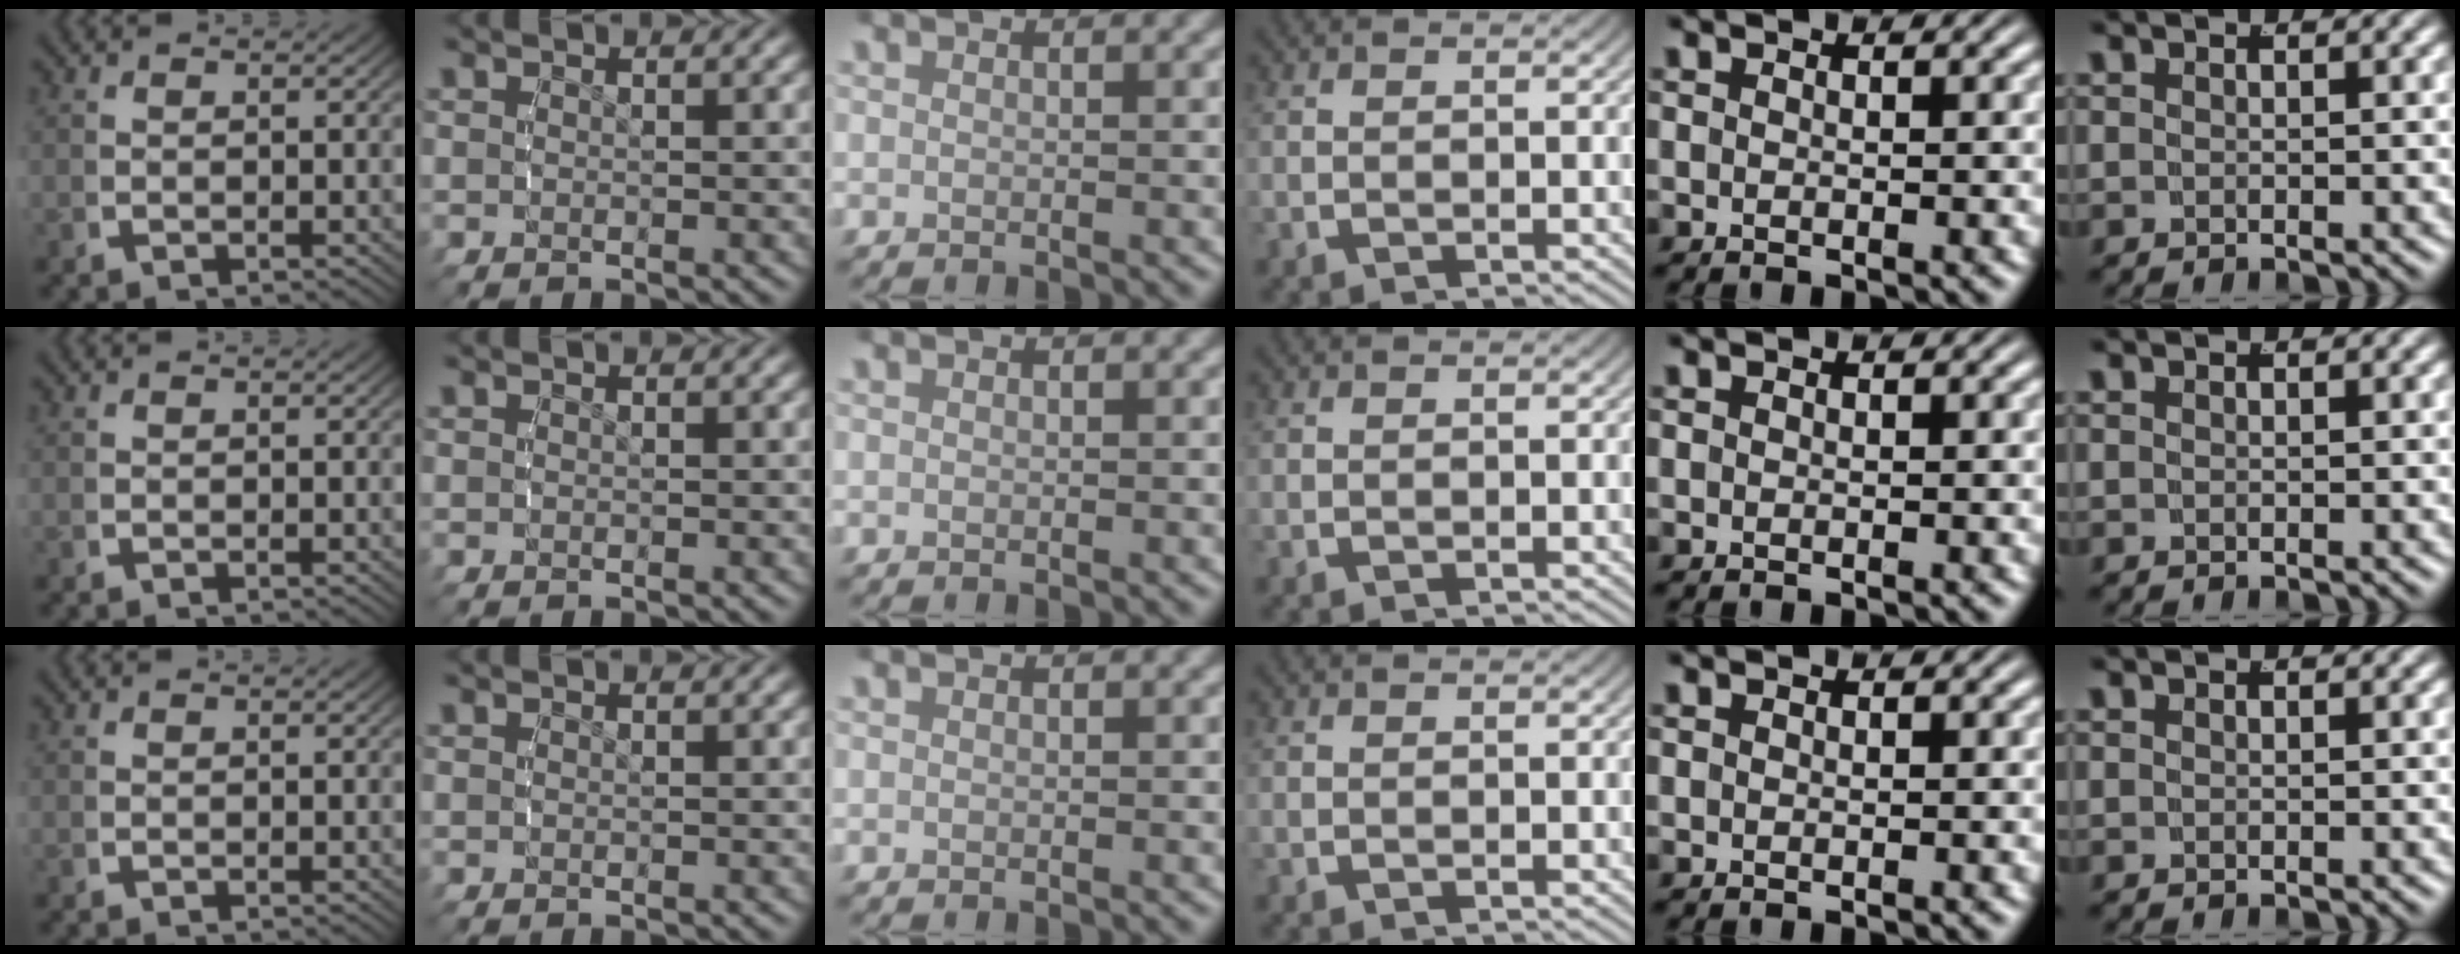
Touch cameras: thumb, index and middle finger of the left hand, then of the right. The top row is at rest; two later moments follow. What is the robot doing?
{"motion": "reach", "object": "air blower"}